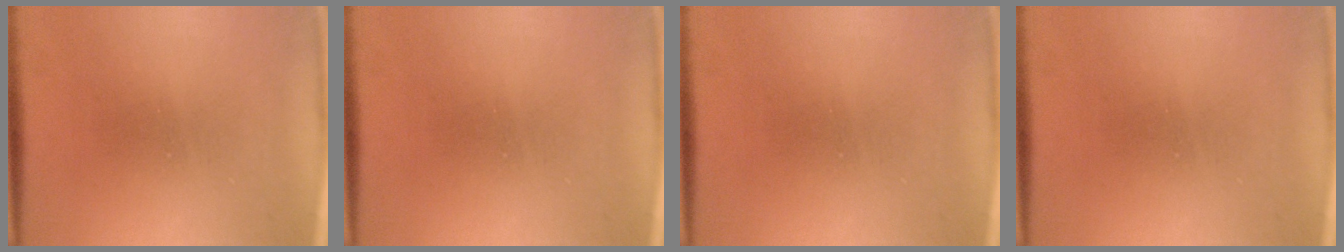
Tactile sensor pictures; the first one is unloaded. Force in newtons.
{"total": 0.0}
{"total": 0.0}
{"total": 0.0}